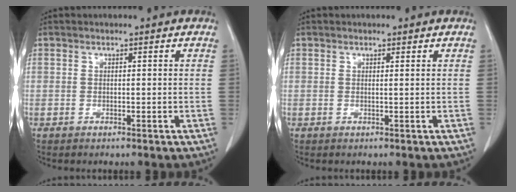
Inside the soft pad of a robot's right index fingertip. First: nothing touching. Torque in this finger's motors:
{"motor_torque": [-0.10, 0.12, 0.01, -0.01]}